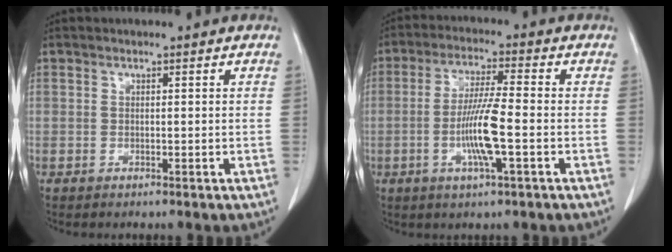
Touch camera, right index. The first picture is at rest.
{"total": 8.6, "force": [-2.2, 0.2, 8.3], "torque": [-0.160, -0.006, -0.046]}